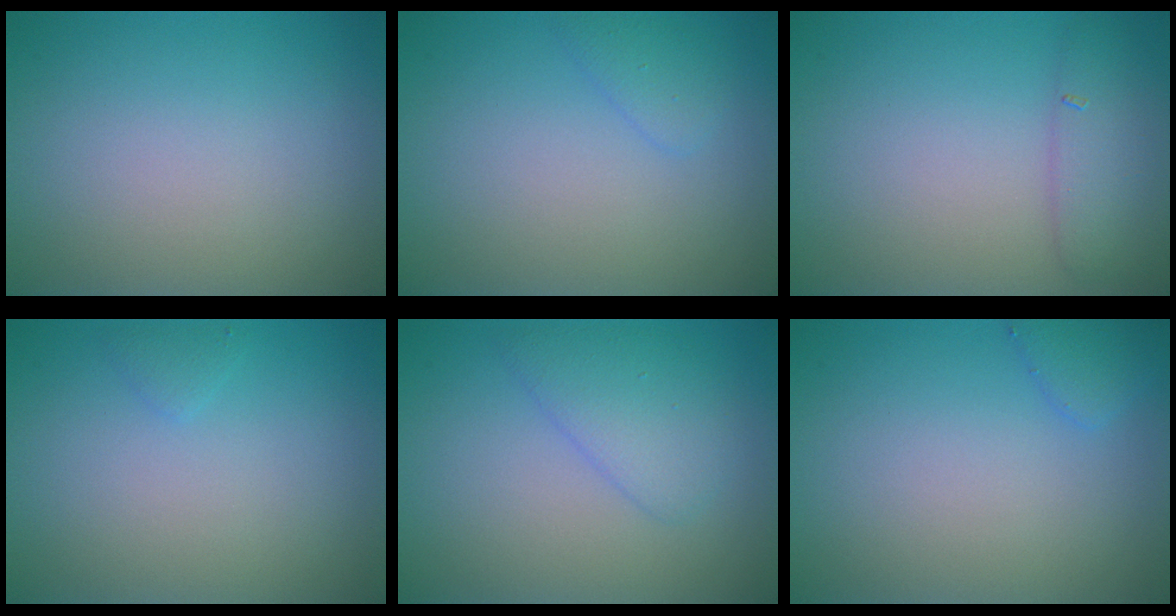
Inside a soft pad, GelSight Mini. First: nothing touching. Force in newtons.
{"total": 1.3, "press": 1.3, "slide": 0.0}
{"total": 2.5, "press": 2.5, "slide": 0.1}
{"total": 0.7, "press": 0.7, "slide": 0.0}
{"total": 3.0, "press": 3.0, "slide": 0.2}
{"total": 1.5, "press": 1.5, "slide": 0.1}